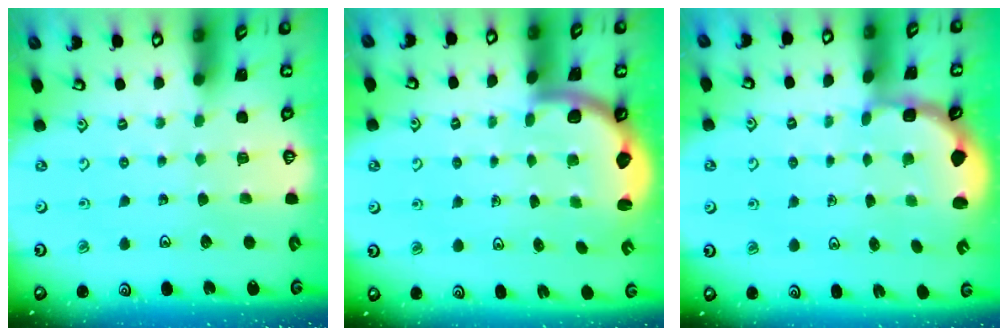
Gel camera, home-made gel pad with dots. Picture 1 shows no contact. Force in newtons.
{"total": 2.5, "press": 2.2, "slide": 1.1}
{"total": 2.6, "press": 1.9, "slide": 1.8}